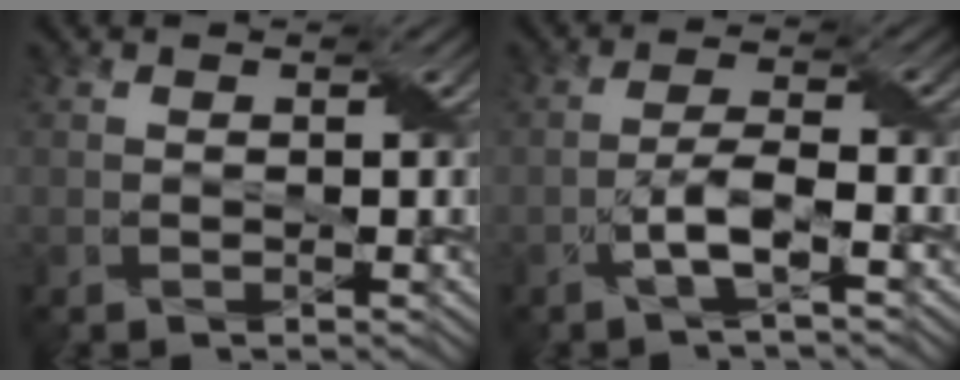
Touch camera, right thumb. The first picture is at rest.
{"total": 3.6, "force": [-2.1, 0.4, 2.9], "torque": [-0.062, 0.005, -0.046]}